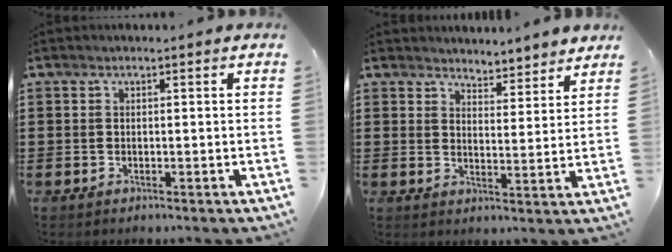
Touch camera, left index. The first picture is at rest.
{"total": 3.9, "force": [3.8, 0.3, -0.5], "torque": [0.000, -0.024, 0.068]}